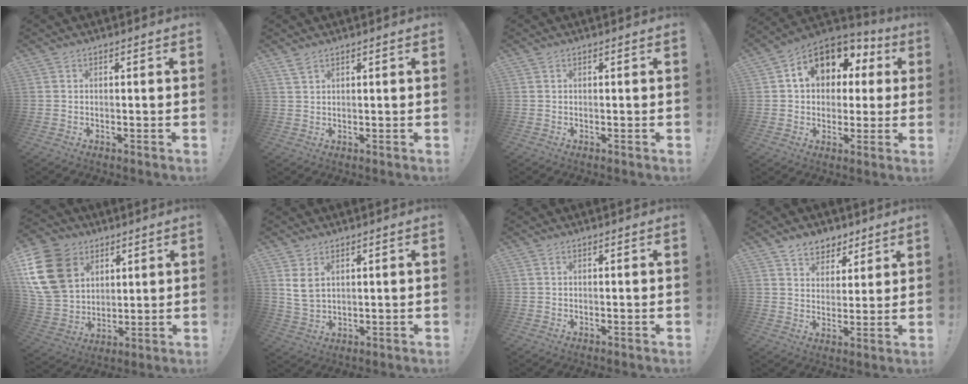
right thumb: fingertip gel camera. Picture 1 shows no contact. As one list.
[{"total": 2.5, "force": [1.9, 1.0, 1.2], "torque": [-0.015, -0.011, 0.034]}, {"total": 0.0}, {"total": 12.9, "force": [4.8, 9.3, 7.5], "torque": [-0.109, -0.016, 0.087]}, {"total": 19.7, "force": [6.8, 15.0, 10.7], "torque": [-0.190, -0.029, 0.137]}, {"total": 5.6, "force": [2.7, 3.4, 3.6], "torque": [-0.065, -0.011, 0.052]}, {"total": 0.0}, {"total": 7.6, "force": [5.5, 5.1, 1.2], "torque": [-0.017, -0.041, 0.109]}]